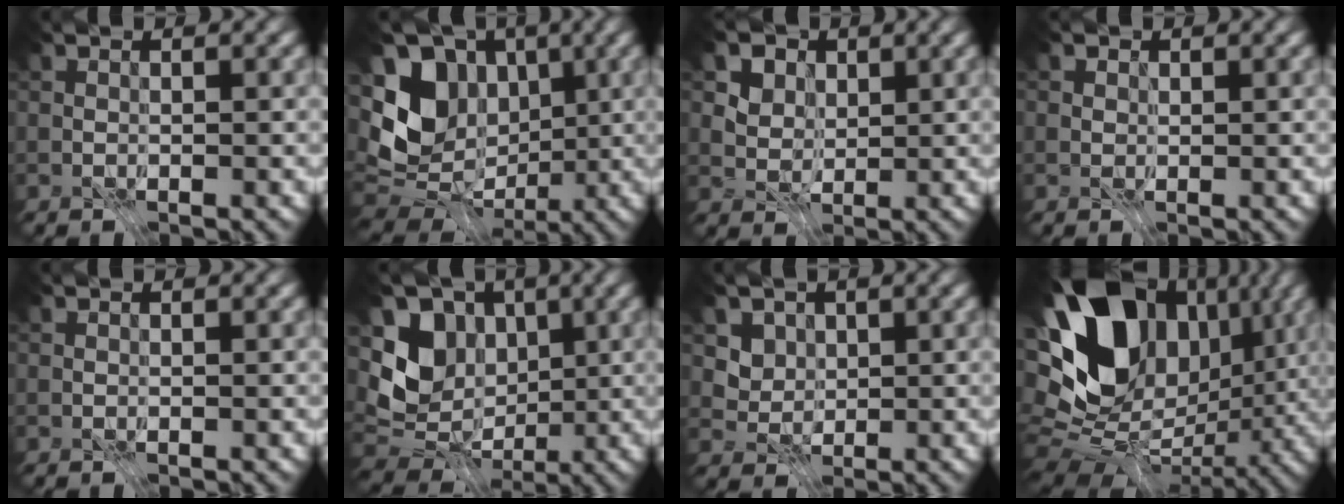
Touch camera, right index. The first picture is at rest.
{"total": 9.9, "force": [0.0, 7.5, 6.5], "torque": [-0.115, -0.004, -0.014]}
{"total": 5.0, "force": [2.1, 4.0, 2.2], "torque": [-0.050, -0.001, 0.035]}
{"total": 0.8, "force": [0.3, 0.7, 0.2], "torque": [-0.005, -0.008, 0.011]}
{"total": 0.0}
{"total": 8.1, "force": [-0.3, 6.4, 5.1], "torque": [-0.093, -0.008, -0.021]}
{"total": 2.1, "force": [0.3, 2.0, 0.5], "torque": [-0.014, -0.010, 0.004]}
{"total": 17.0, "force": [3.3, 12.3, 11.2], "torque": [-0.205, 0.005, 0.057]}